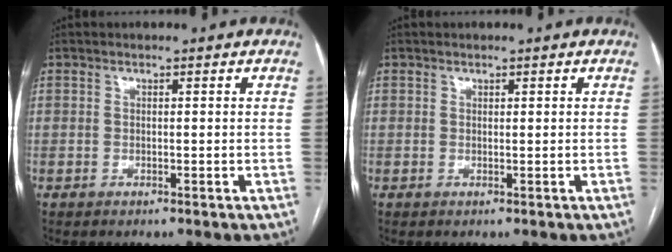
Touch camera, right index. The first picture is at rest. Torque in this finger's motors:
{"motor_torque": [0.00, 0.01, 0.00, 0.00]}